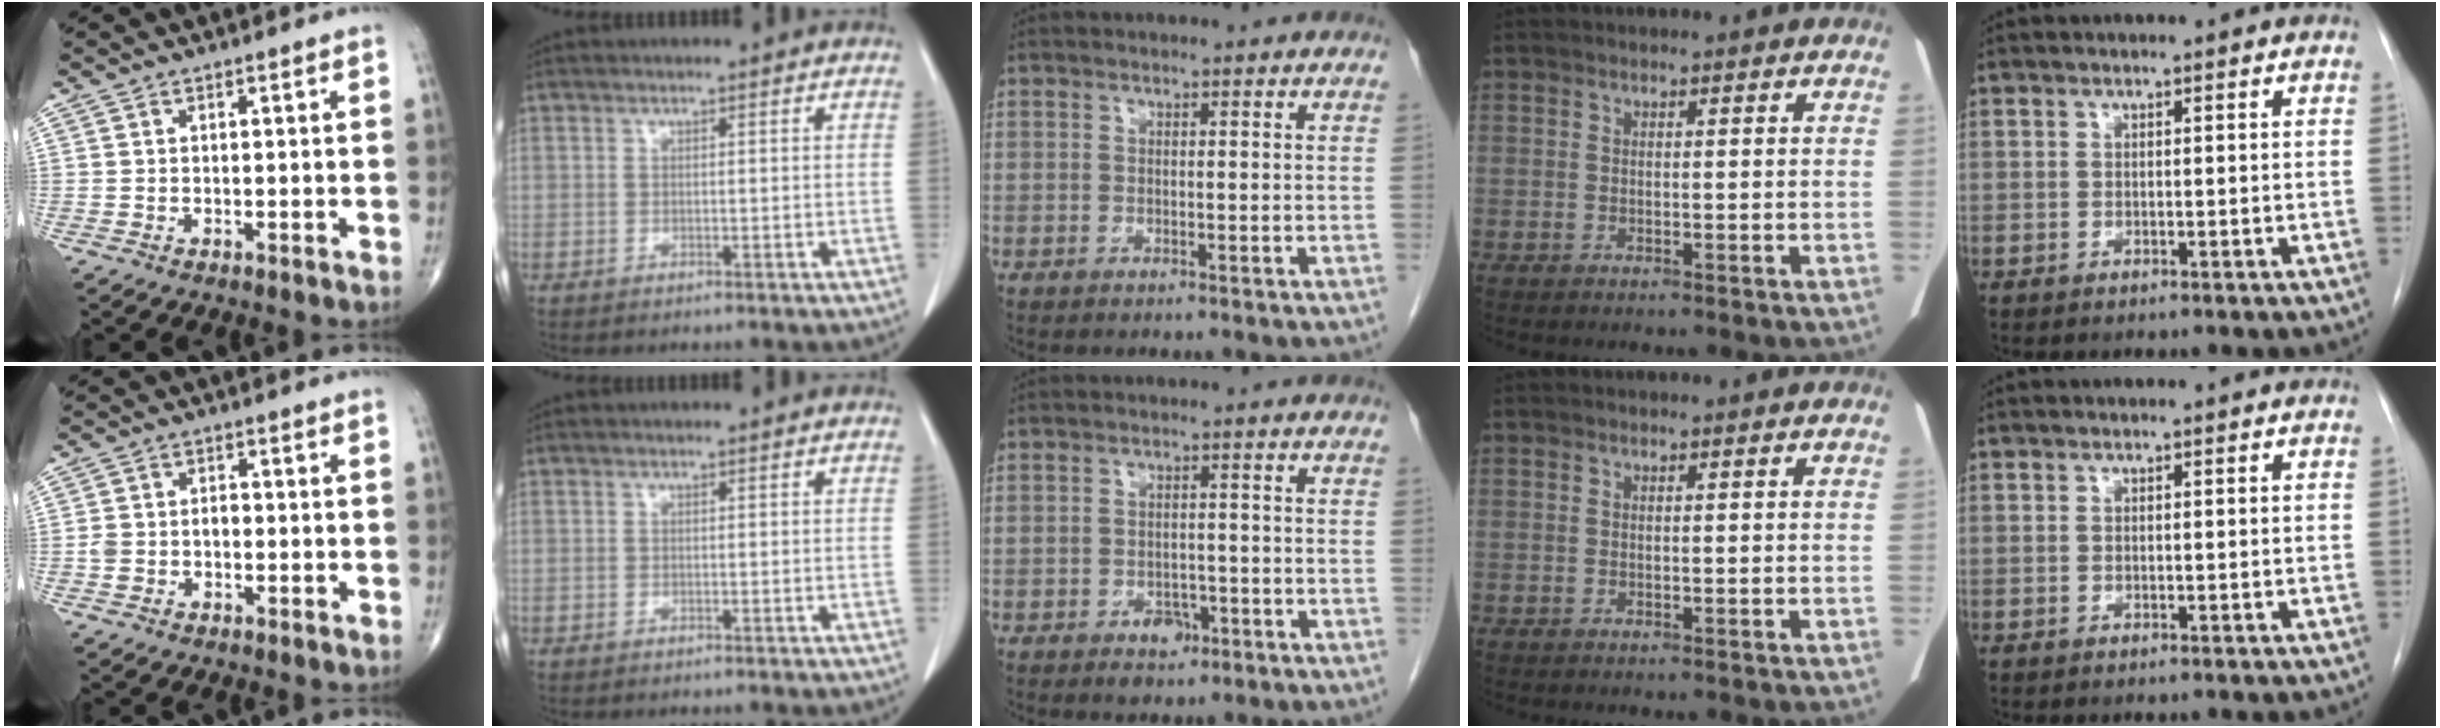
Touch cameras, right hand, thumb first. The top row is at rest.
{"thumb": {"total": 3.5, "force": [-0.7, 2.6, 2.2], "torque": [-0.038, 0.017, -0.011]}, "middle": {"total": 3.1, "force": [-1.7, 2.1, 1.6], "torque": [-0.015, 0.005, -0.016]}}